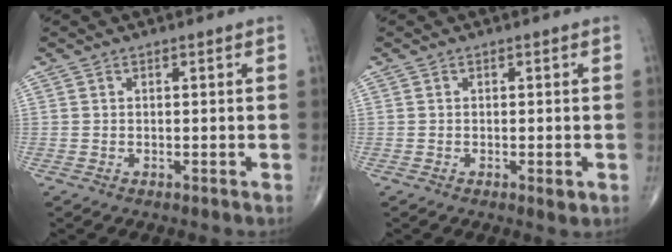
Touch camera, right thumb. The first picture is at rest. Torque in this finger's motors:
{"motor_torque": [0.23, 0.45, -0.12, -0.05, 0.10]}